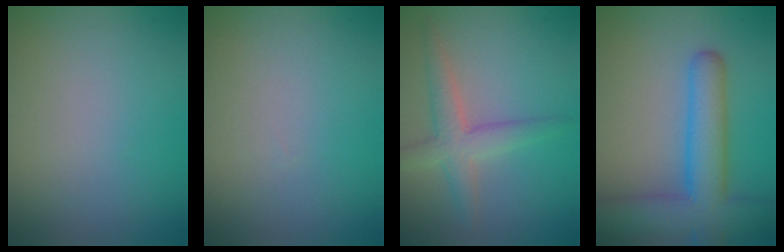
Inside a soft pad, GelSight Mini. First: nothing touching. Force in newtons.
{"total": 0.0}
{"total": 3.2, "press": 3.2, "slide": 0.1}
{"total": 6.5, "press": 6.5, "slide": 0.3}